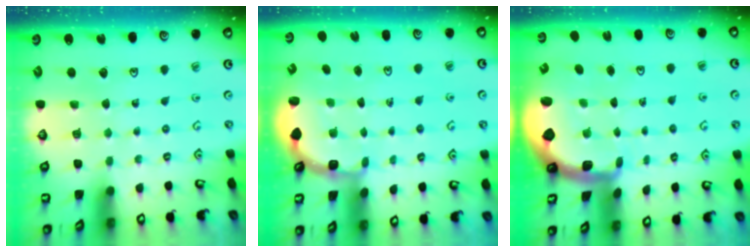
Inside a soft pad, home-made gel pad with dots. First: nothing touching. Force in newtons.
{"total": 2.5, "press": 1.9, "slide": 1.6}
{"total": 1.9, "press": 1.8, "slide": 0.5}